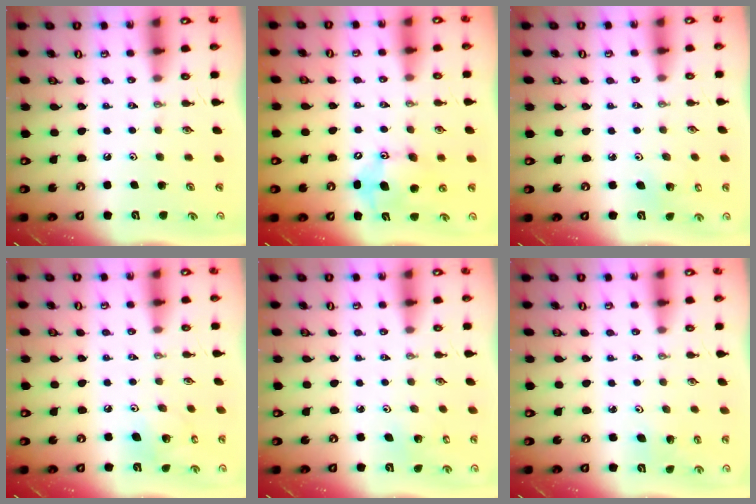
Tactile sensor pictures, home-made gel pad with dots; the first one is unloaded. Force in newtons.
{"total": 11.8, "press": 11.6, "slide": 1.9}
{"total": 3.4, "press": 3.4, "slide": 0.2}
{"total": 8.7, "press": 8.4, "slide": 1.9}
{"total": 2.2, "press": 2.2, "slide": 0.2}
{"total": 2.6, "press": 2.5, "slide": 0.9}